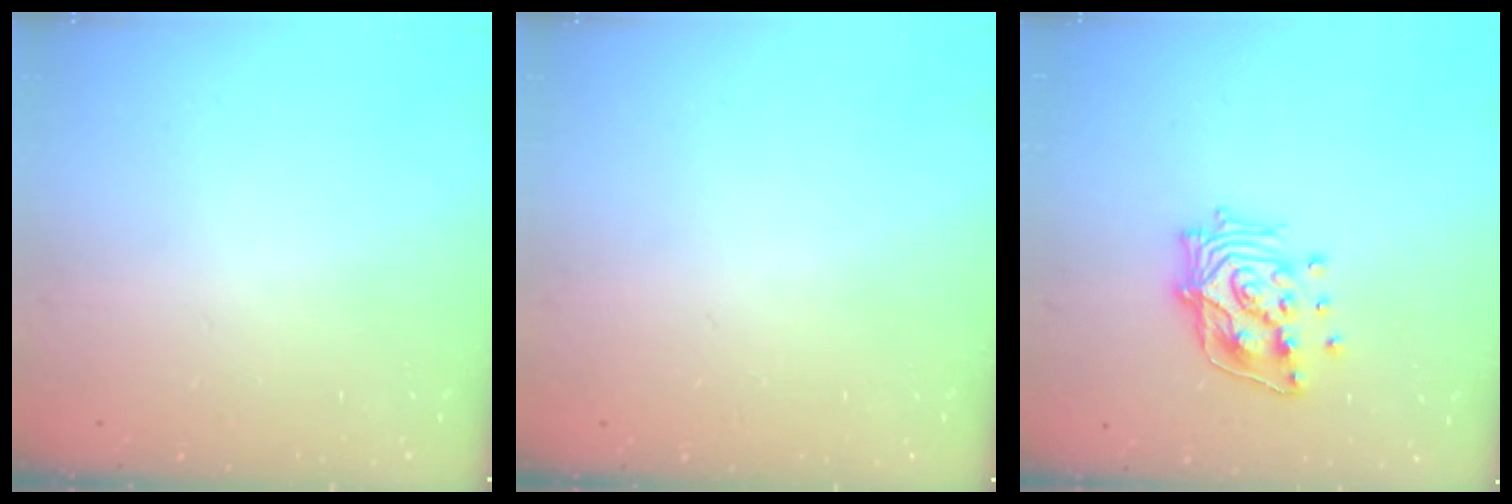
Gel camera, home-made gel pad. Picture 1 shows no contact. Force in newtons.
{"total": 0.0}
{"total": 15.2, "press": 15.1, "slide": 2.0}